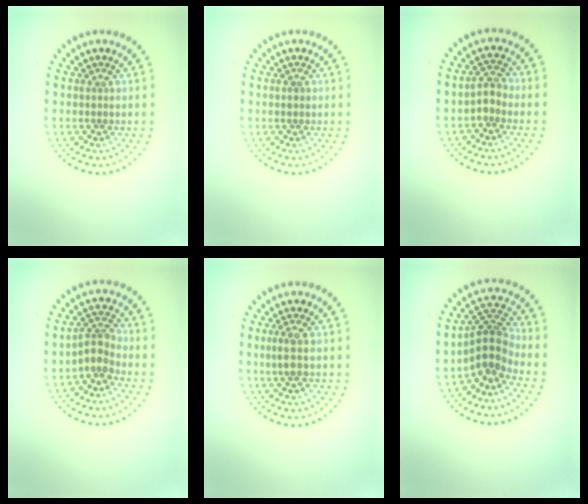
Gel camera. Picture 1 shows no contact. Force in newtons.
{"total": 0.7, "press": 0.7, "slide": 0.1}
{"total": 1.7, "press": 1.5, "slide": 0.8}
{"total": 2.4, "press": 1.7, "slide": 1.7}
{"total": 1.5, "press": 1.4, "slide": 0.5}
{"total": 3.8, "press": 2.8, "slide": 2.5}